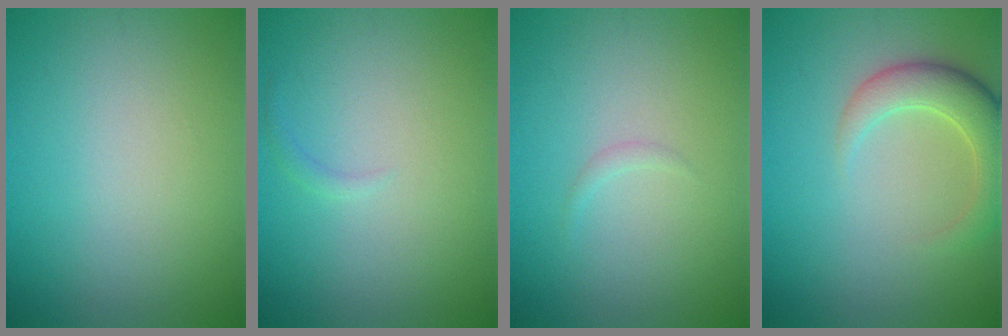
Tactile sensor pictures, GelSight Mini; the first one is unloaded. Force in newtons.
{"total": 0.7, "press": 0.7, "slide": 0.1}
{"total": 0.6, "press": 0.6, "slide": 0.0}
{"total": 4.6, "press": 4.6, "slide": 0.4}